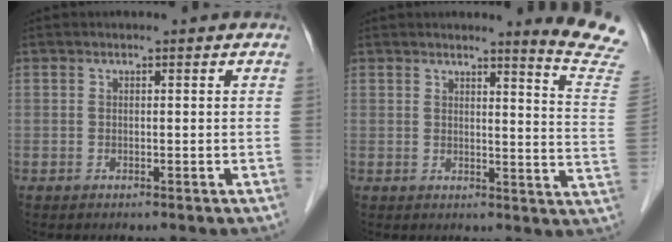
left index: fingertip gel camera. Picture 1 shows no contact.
{"total": 9.5, "force": [8.8, -1.8, 3.1], "torque": [-0.032, -0.090, 0.081]}